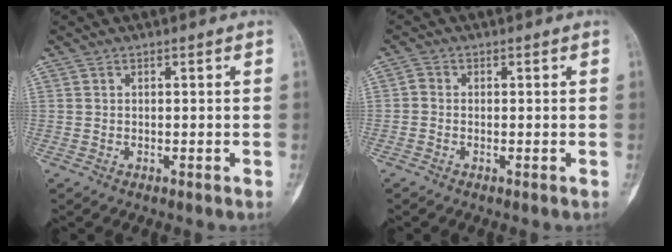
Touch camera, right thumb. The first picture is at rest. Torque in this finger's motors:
{"motor_torque": [-0.48, -0.23, 0.04, -0.09, 0.04]}